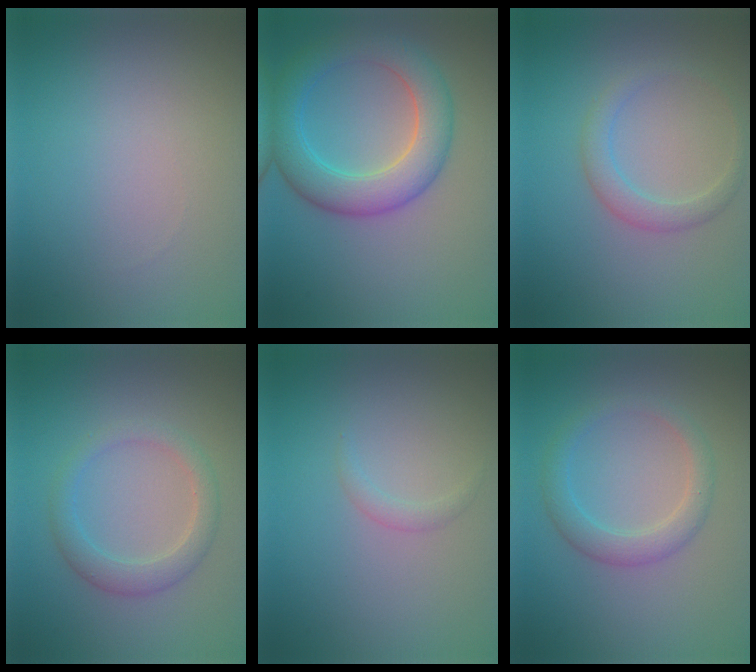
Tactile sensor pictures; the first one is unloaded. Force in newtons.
{"total": 6.3, "press": 6.3, "slide": 0.2}
{"total": 2.1, "press": 2.1, "slide": 0.1}
{"total": 2.8, "press": 2.8, "slide": 0.3}
{"total": 0.9, "press": 0.9, "slide": 0.1}
{"total": 2.8, "press": 2.8, "slide": 0.3}